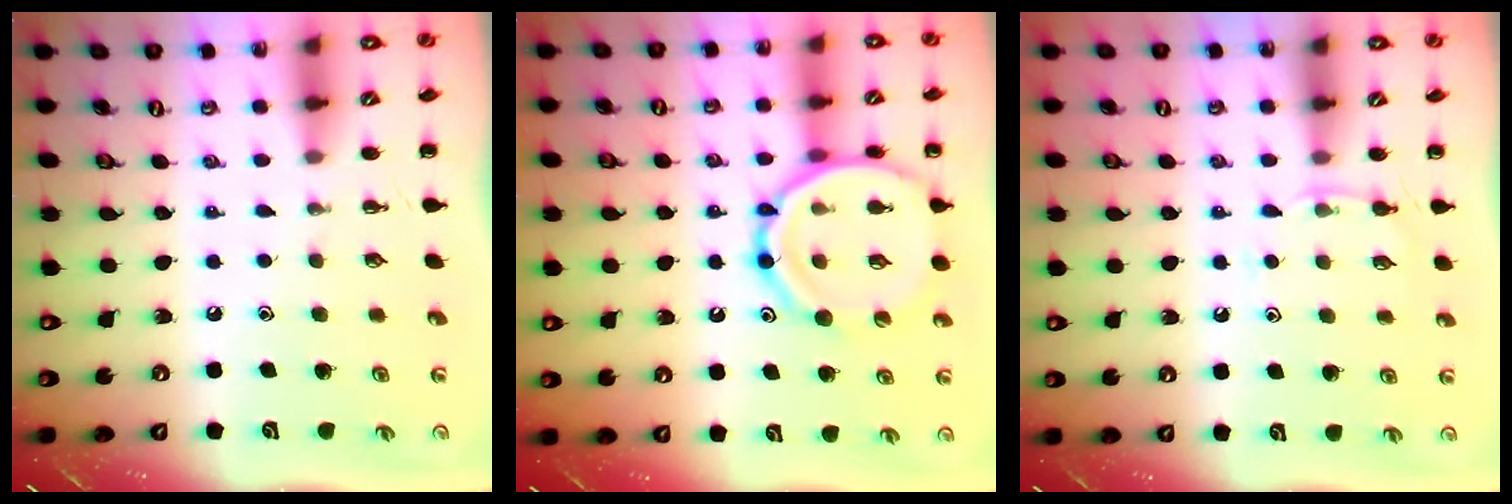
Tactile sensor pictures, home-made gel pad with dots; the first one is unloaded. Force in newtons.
{"total": 17.5, "press": 17.3, "slide": 2.6}
{"total": 4.8, "press": 4.5, "slide": 1.7}